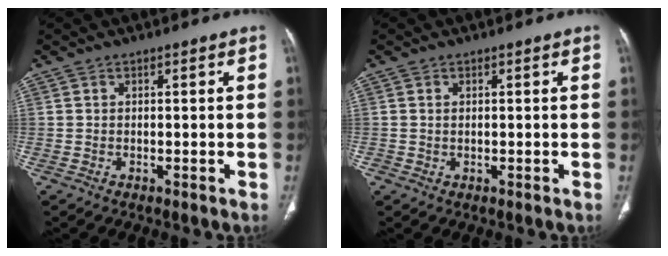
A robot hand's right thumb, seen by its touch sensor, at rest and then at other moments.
{"total": 0.6, "force": [0.2, 0.5, 0.4], "torque": [-0.002, 0.001, 0.005]}